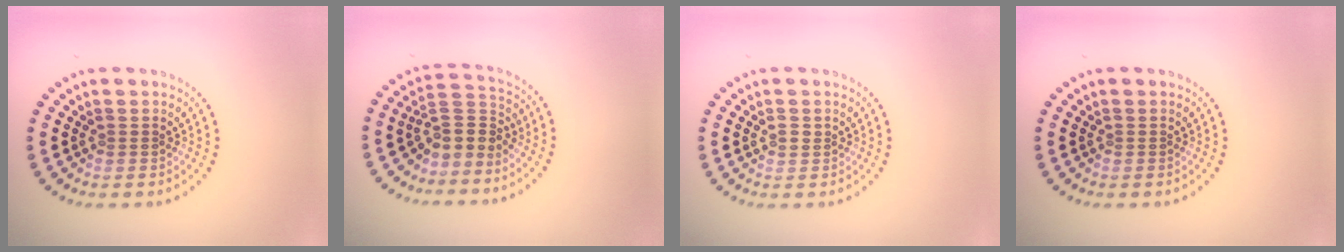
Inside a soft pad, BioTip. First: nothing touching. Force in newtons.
{"total": 3.2, "press": 2.3, "slide": 2.2}
{"total": 0.5, "press": 0.5, "slide": 0.2}
{"total": 0.0}